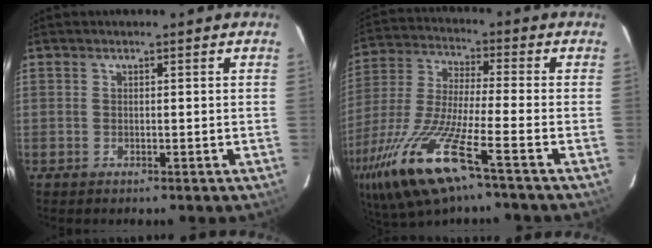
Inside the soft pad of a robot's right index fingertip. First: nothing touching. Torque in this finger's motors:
{"motor_torque": [1.41, -0.73, 0.62, 0.21]}